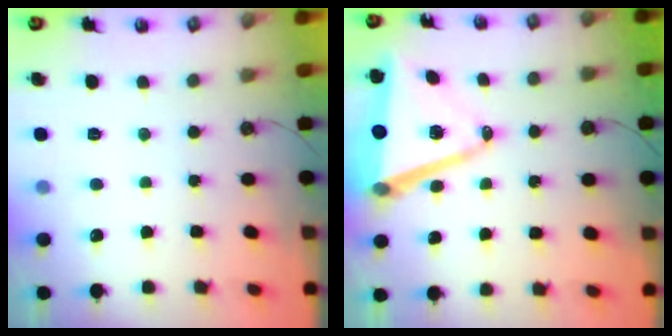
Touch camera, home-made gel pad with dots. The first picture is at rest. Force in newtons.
{"total": 12.3, "press": 11.5, "slide": 4.4}